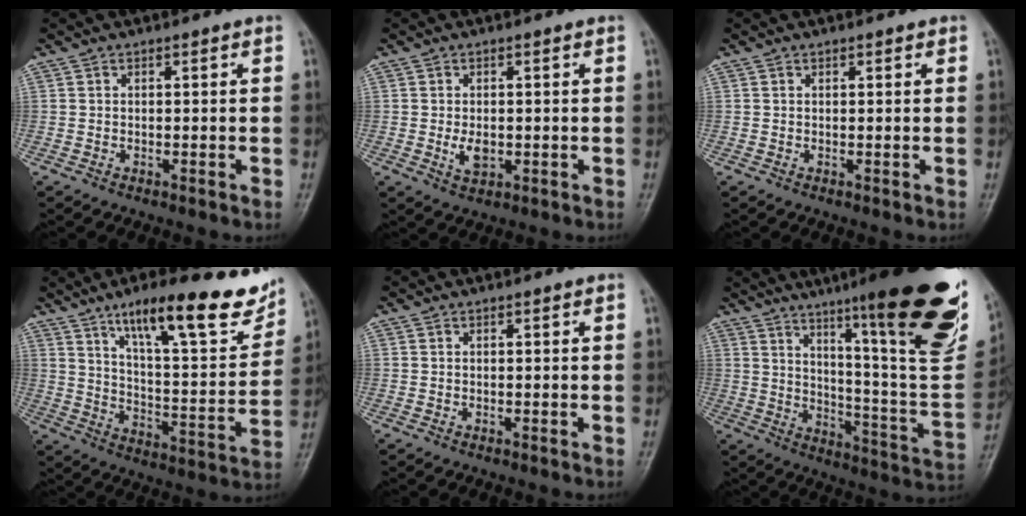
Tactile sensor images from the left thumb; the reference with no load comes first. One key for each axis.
{"total": 3.2, "fx": -0.1, "fy": 1.8, "fz": 2.6, "tx": -0.041, "ty": -0.006, "tz": 0.004}
{"total": 0.7, "fx": 0.5, "fy": 0.2, "fz": 0.4, "tx": -0.006, "ty": -0.001, "tz": 0.006}
{"total": 22.2, "fx": 14.4, "fy": 5.7, "fz": 16.0, "tx": -0.197, "ty": -0.060, "tz": 0.224}
{"total": 0.0}
{"total": 29.6, "fx": 16.7, "fy": 4.2, "fz": 24.0, "tx": -0.288, "ty": -0.068, "tz": 0.251}